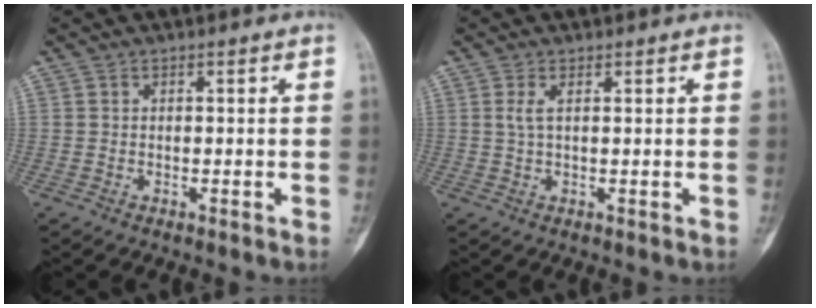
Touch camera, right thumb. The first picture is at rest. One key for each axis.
{"total": 1.9, "fx": 0.6, "fy": 0.5, "fz": 1.7, "tx": -0.042, "ty": 0.002, "tz": 0.016}